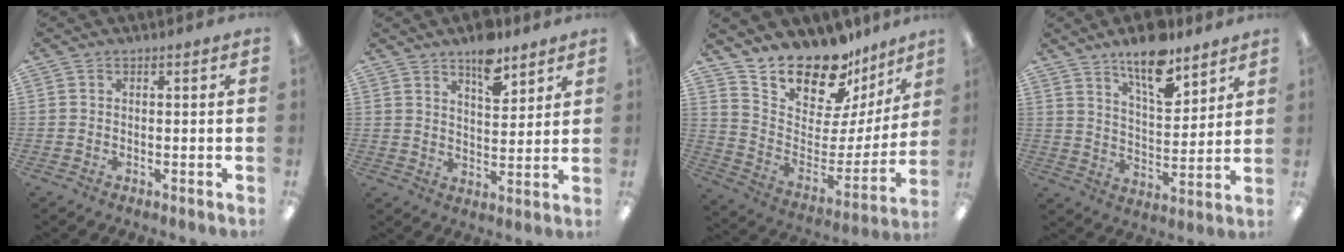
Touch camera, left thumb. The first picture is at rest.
{"total": 8.6, "force": [6.4, 3.7, 4.5], "torque": [-0.056, -0.039, 0.106]}
{"total": 18.1, "force": [16.2, 6.6, 4.8], "torque": [-0.091, -0.144, 0.285]}
{"total": 12.8, "force": [9.9, 4.4, 6.9], "torque": [-0.104, -0.060, 0.170]}